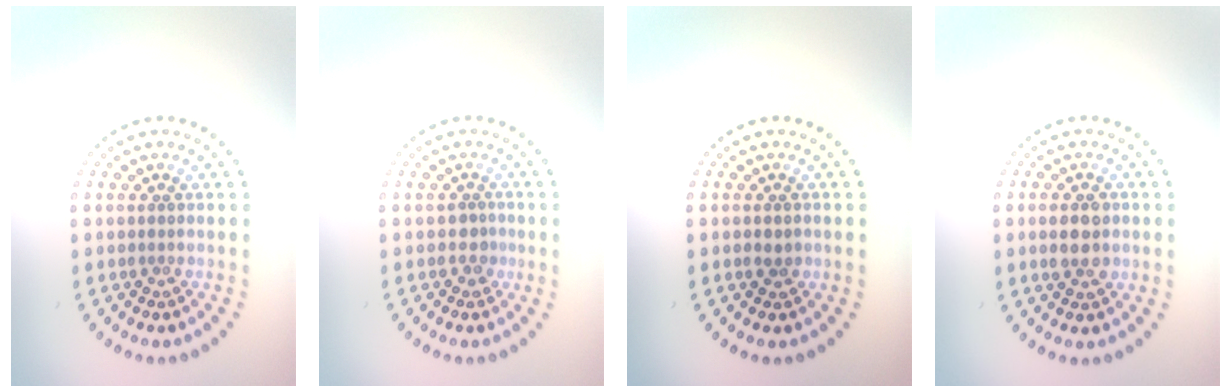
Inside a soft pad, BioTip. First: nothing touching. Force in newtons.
{"total": 1.2, "press": 0.9, "slide": 0.8}
{"total": 1.1, "press": 1.1, "slide": 0.1}
{"total": 2.9, "press": 2.9, "slide": 0.1}